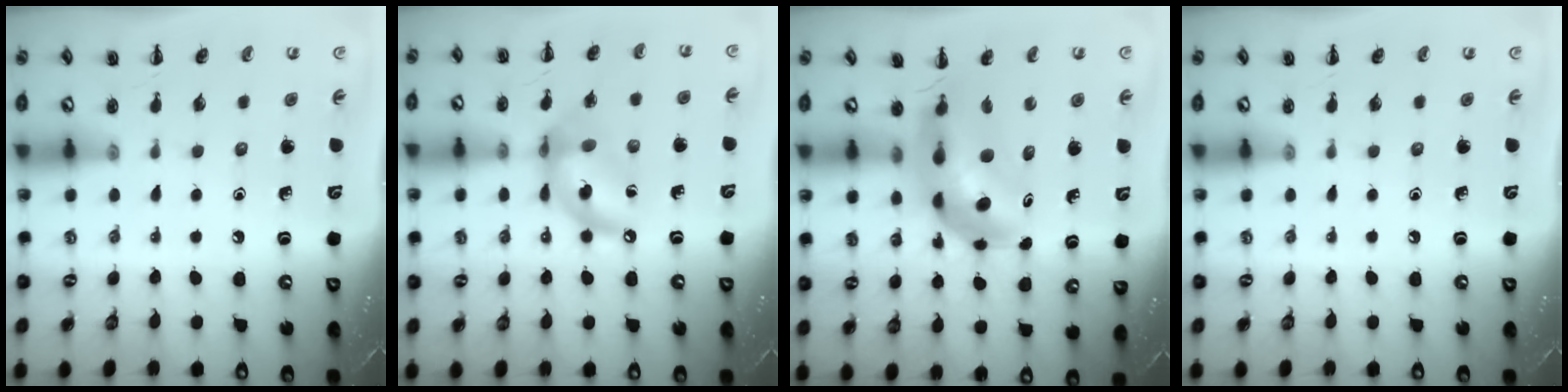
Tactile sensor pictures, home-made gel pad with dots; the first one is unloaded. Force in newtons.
{"total": 12.9, "press": 12.5, "slide": 3.3}
{"total": 9.9, "press": 9.4, "slide": 3.1}
{"total": 0.0}